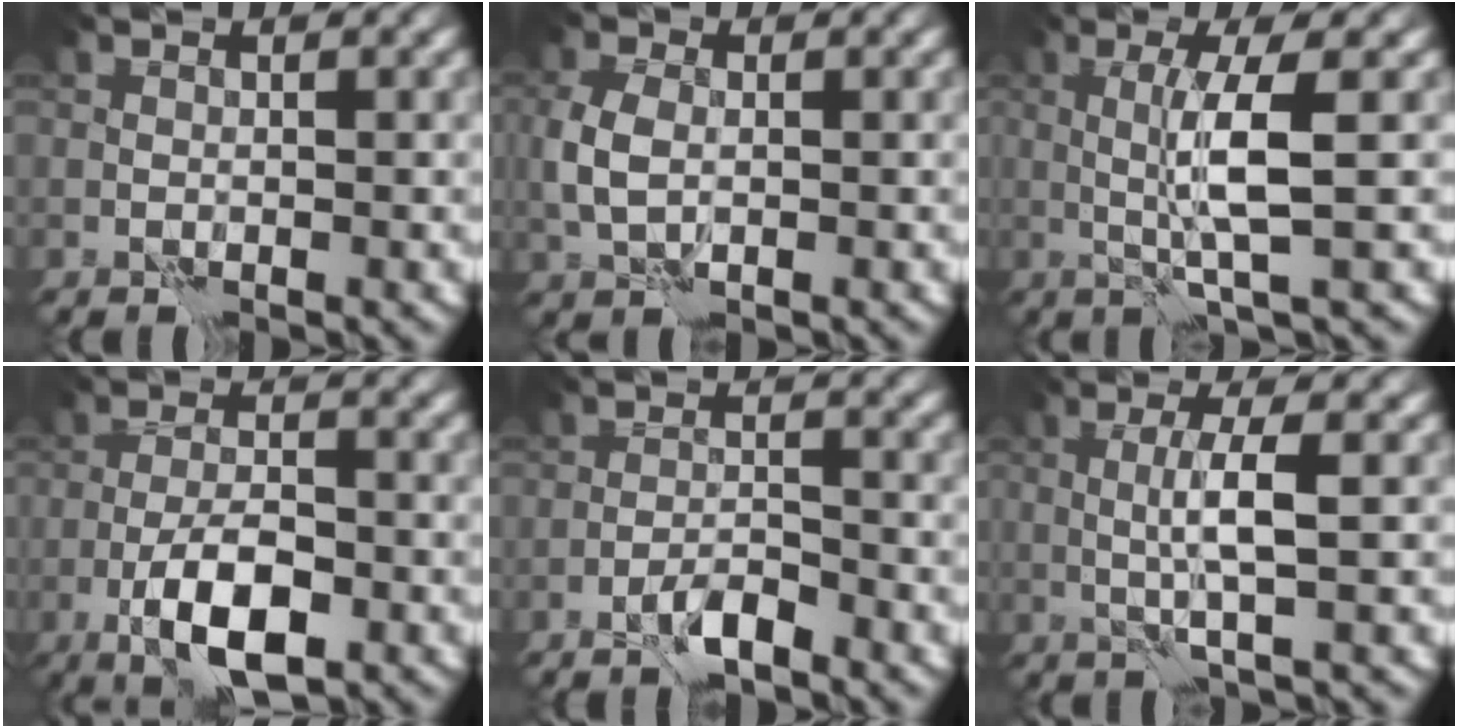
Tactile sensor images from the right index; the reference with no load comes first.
{"total": 2.9, "force": [0.2, 1.9, 2.2], "torque": [-0.060, -0.001, 0.000]}
{"total": 4.3, "force": [0.6, 0.0, 4.2], "torque": [-0.086, 0.000, 0.013]}
{"total": 6.3, "force": [-2.8, 2.1, 5.2], "torque": [-0.096, 0.002, -0.055]}
{"total": 2.0, "force": [-1.5, 0.2, 1.3], "torque": [-0.025, 0.006, -0.030]}
{"total": 3.2, "force": [0.6, 0.1, 3.1], "torque": [-0.060, 0.001, 0.010]}